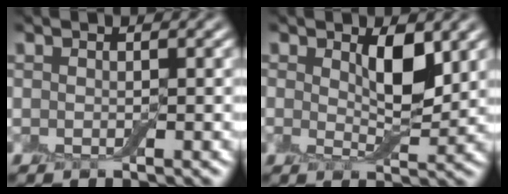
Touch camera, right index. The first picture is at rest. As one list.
[{"total": 2.7, "force": [1.2, 1.0, 2.2], "torque": [-0.041, -0.005, 0.022]}]